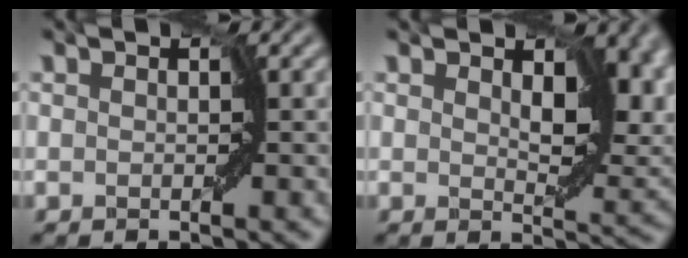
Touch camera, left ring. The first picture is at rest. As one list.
[{"total": 8.7, "force": [2.0, 4.4, 7.2], "torque": [-0.117, -0.005, 0.031]}]